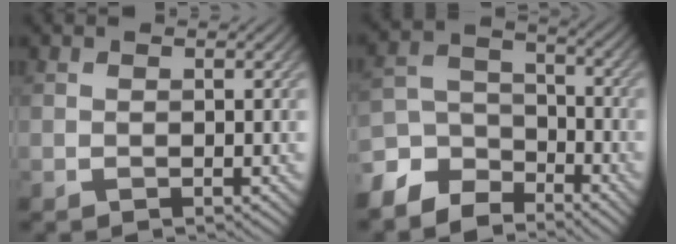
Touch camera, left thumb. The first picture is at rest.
{"total": 7.7, "force": [-5.9, 4.3, 2.6], "torque": [-0.070, -0.009, -0.125]}